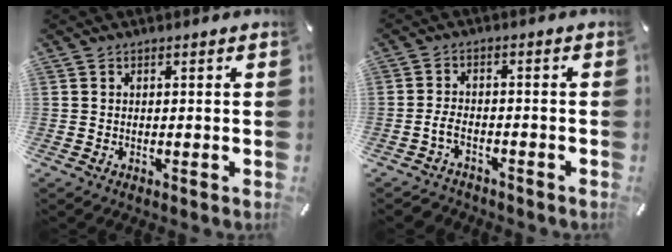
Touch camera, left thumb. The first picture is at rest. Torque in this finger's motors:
{"motor_torque": [-0.46, 0.53, 0.10, 0.14, 0.03]}